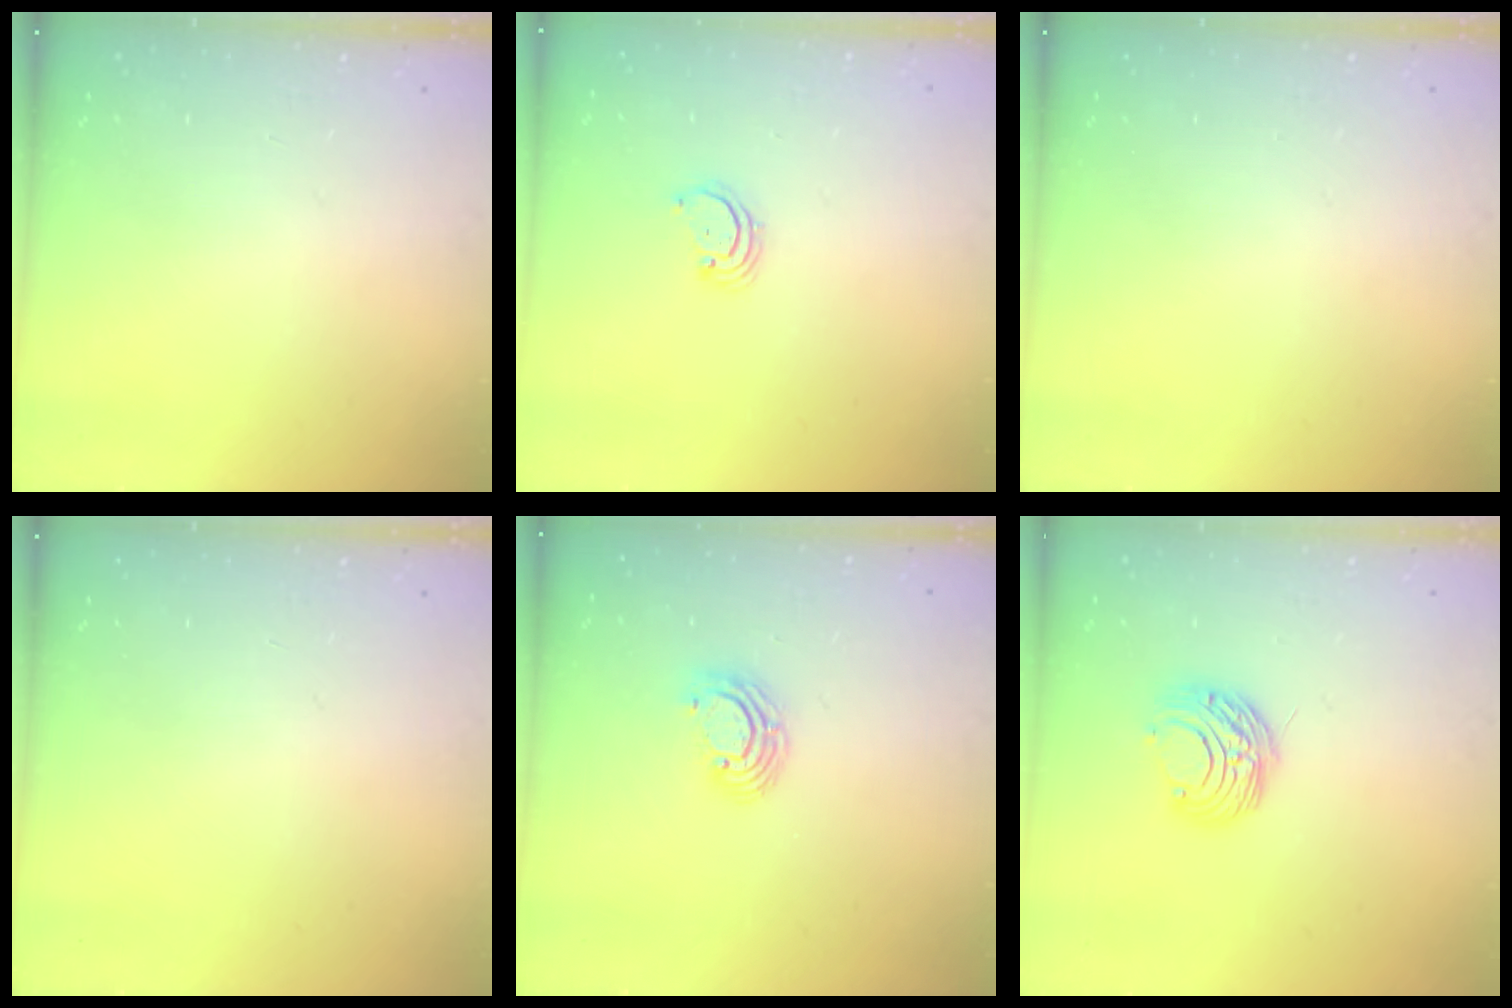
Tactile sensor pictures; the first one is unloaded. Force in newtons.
{"total": 2.5, "press": 2.5, "slide": 0.2}
{"total": 0.0}
{"total": 0.0}
{"total": 5.3, "press": 5.3, "slide": 0.4}
{"total": 8.7, "press": 8.7, "slide": 0.6}